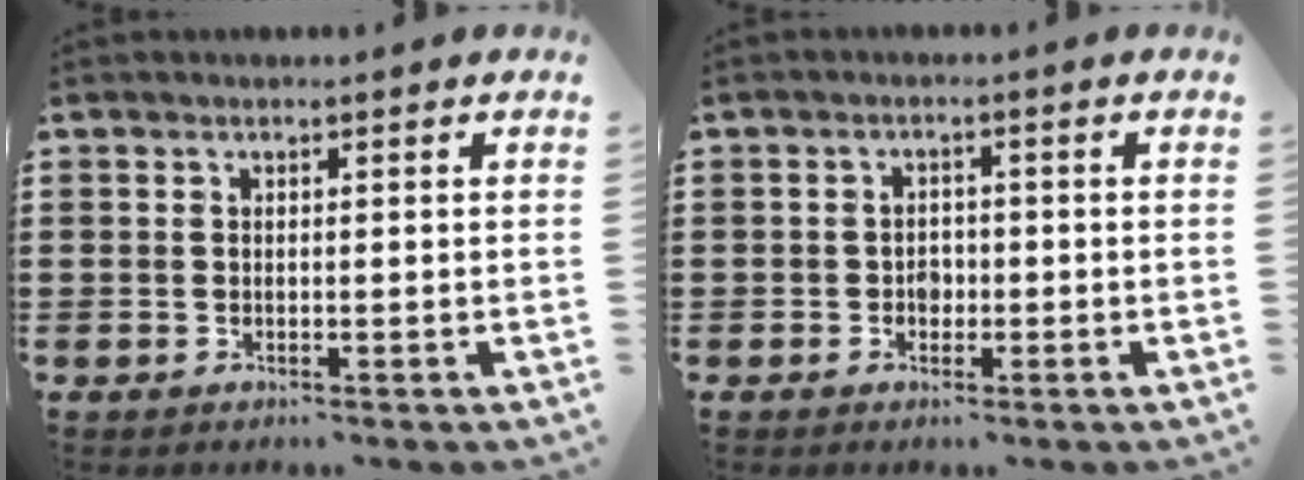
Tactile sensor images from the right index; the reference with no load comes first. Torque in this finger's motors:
{"motor_torque": [0.59, -0.42, 0.05, 0.03]}